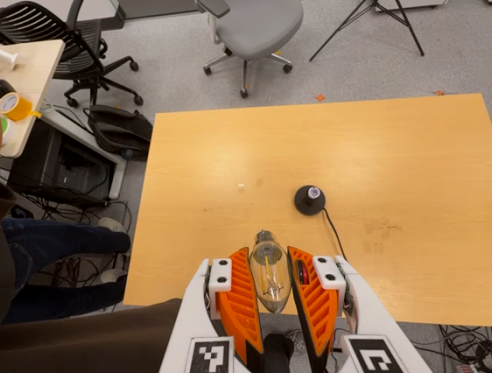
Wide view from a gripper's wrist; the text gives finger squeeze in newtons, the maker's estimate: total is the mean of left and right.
{"total": 13.8, "left": 15.5, "right": 12.0}